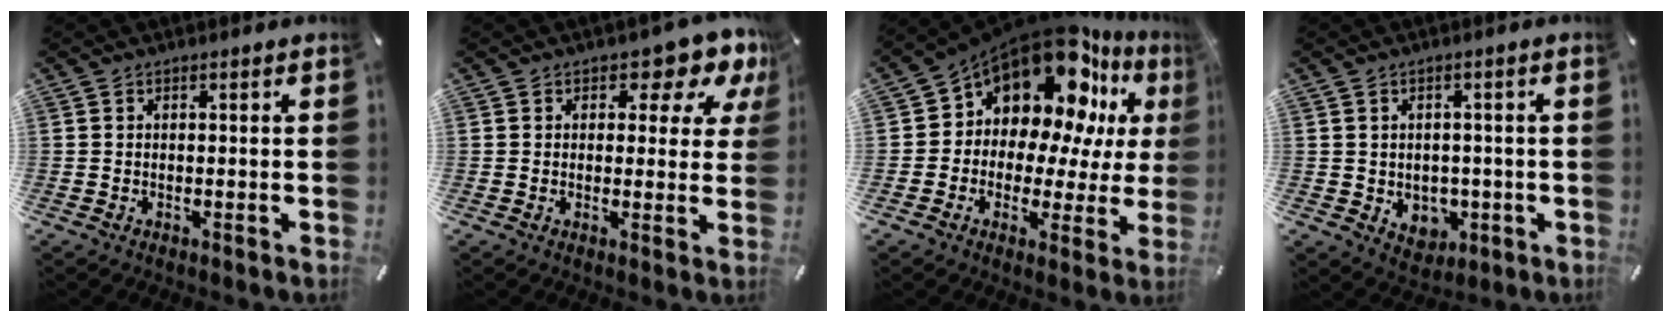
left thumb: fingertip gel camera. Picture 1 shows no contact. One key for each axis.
{"total": 7.4, "fx": 4.0, "fy": 4.1, "fz": 4.7, "tx": -0.047, "ty": -0.026, "tz": 0.060}
{"total": 16.2, "fx": 10.5, "fy": 9.1, "fz": 8.3, "tx": -0.171, "ty": -0.102, "tz": 0.176}
{"total": 4.9, "fx": -0.4, "fy": 4.6, "fz": 1.8, "tx": -0.013, "ty": 0.001, "tz": -0.005}